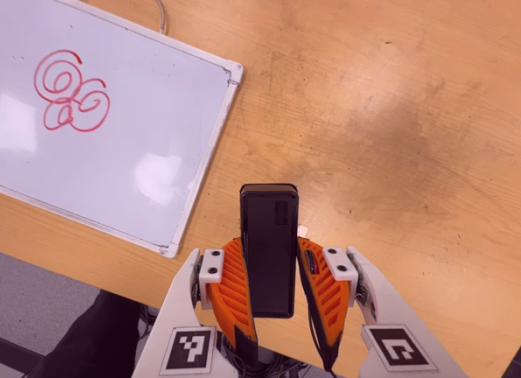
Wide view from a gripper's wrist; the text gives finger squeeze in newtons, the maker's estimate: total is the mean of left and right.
{"total": 4.8, "left": 3.2, "right": 6.4}